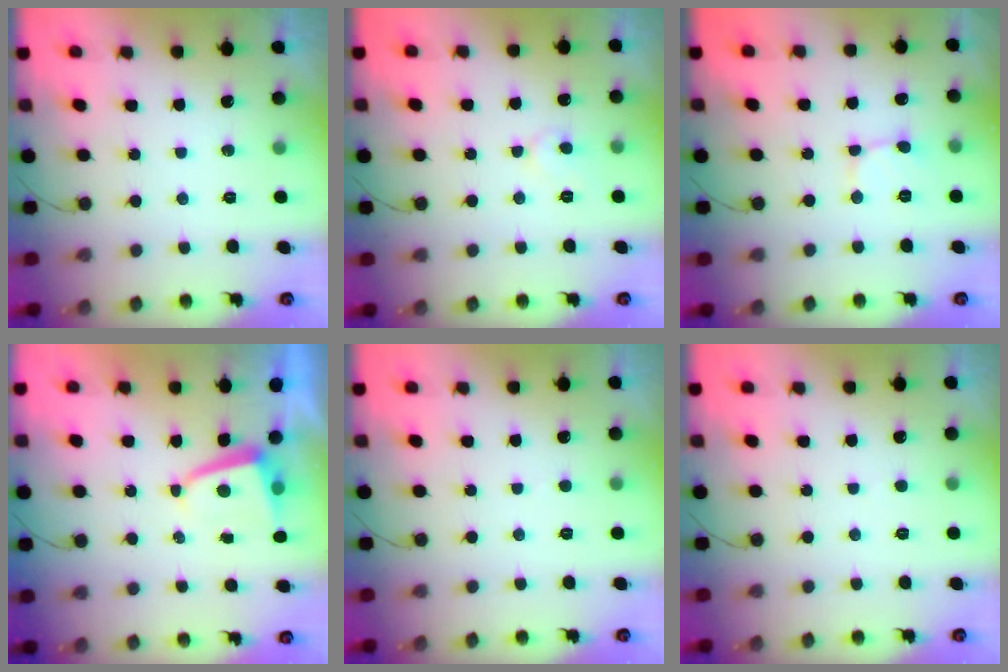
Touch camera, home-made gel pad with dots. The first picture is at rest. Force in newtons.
{"total": 5.5, "press": 5.5, "slide": 0.4}
{"total": 1.9, "press": 1.9, "slide": 0.1}
{"total": 2.7, "press": 2.6, "slide": 0.4}
{"total": 2.5, "press": 2.5, "slide": 0.2}
{"total": 2.5, "press": 2.5, "slide": 0.2}